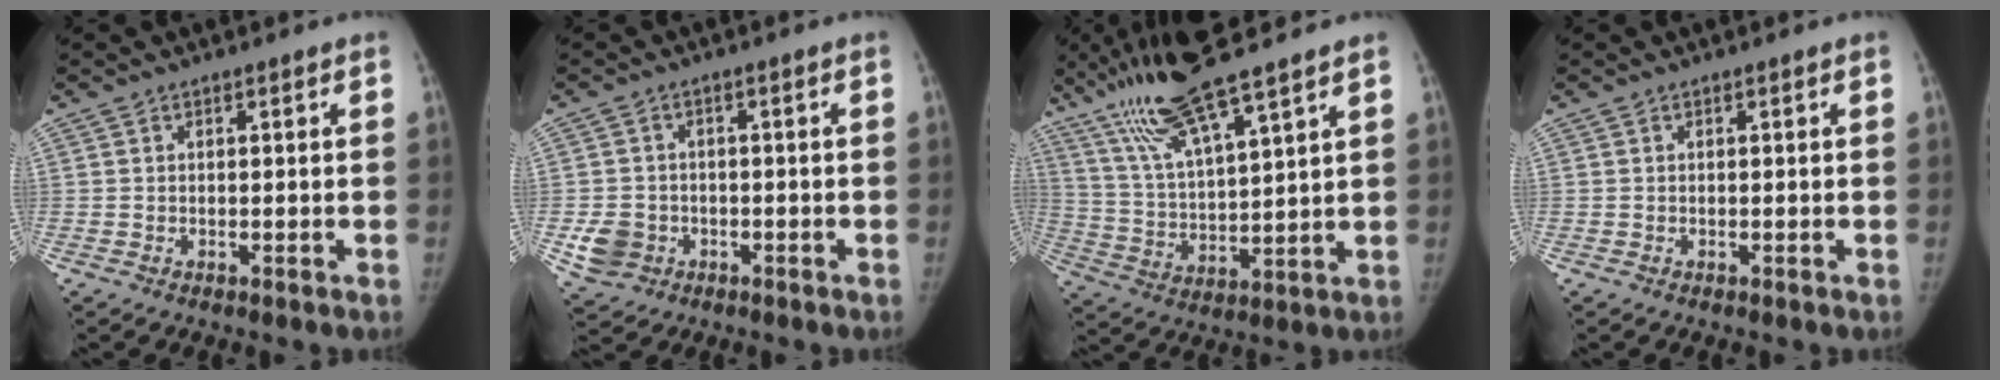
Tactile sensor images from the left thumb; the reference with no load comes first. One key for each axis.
{"total": 5.5, "fx": -1.6, "fy": 4.8, "fz": 2.0, "tx": -0.030, "ty": 0.006, "tz": -0.023}
{"total": 15.7, "fx": 11.6, "fy": 1.7, "fz": 10.5, "tx": -0.194, "ty": -0.044, "tz": 0.225}
{"total": 0.0}